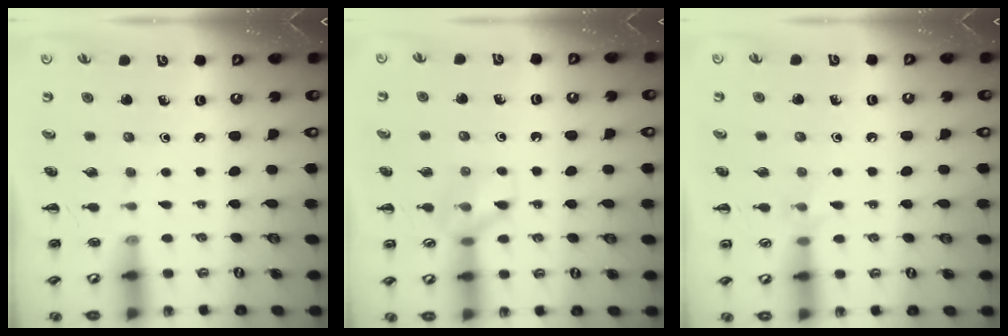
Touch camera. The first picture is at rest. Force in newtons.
{"total": 8.7, "press": 8.7, "slide": 0.5}
{"total": 4.5, "press": 4.4, "slide": 1.1}